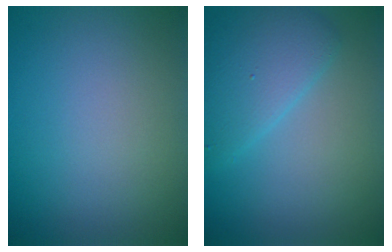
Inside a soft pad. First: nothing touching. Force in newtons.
{"total": 3.9, "press": 3.9, "slide": 0.2}